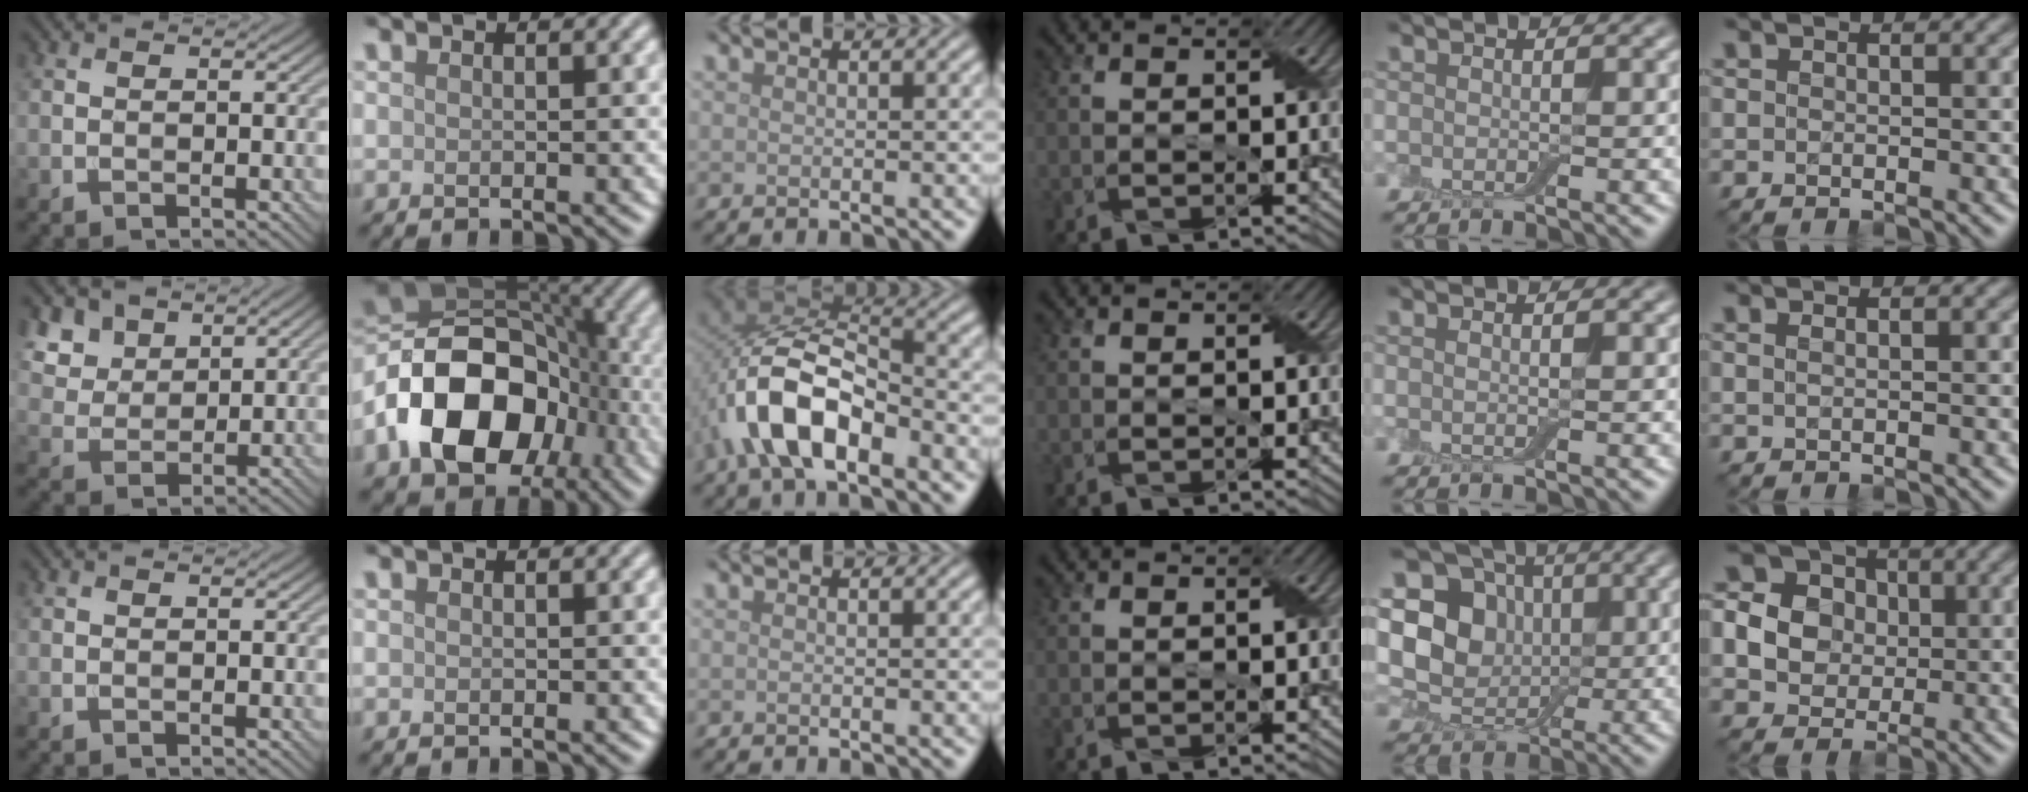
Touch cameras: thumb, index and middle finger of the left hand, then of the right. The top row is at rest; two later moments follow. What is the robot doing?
{"motion": "fold", "object": "aluminum foil"}